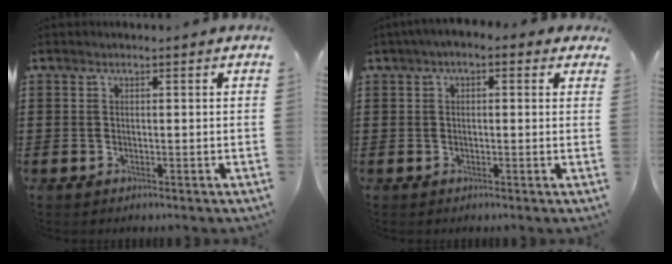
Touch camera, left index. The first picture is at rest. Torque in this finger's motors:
{"motor_torque": [2.14, 0.00, 0.28, 0.21]}